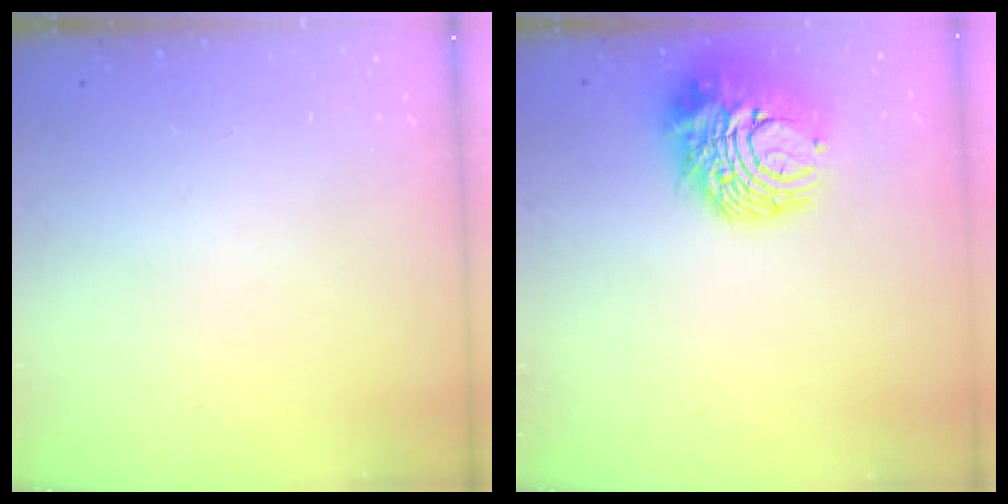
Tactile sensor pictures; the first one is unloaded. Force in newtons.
{"total": 13.4, "press": 13.3, "slide": 1.5}